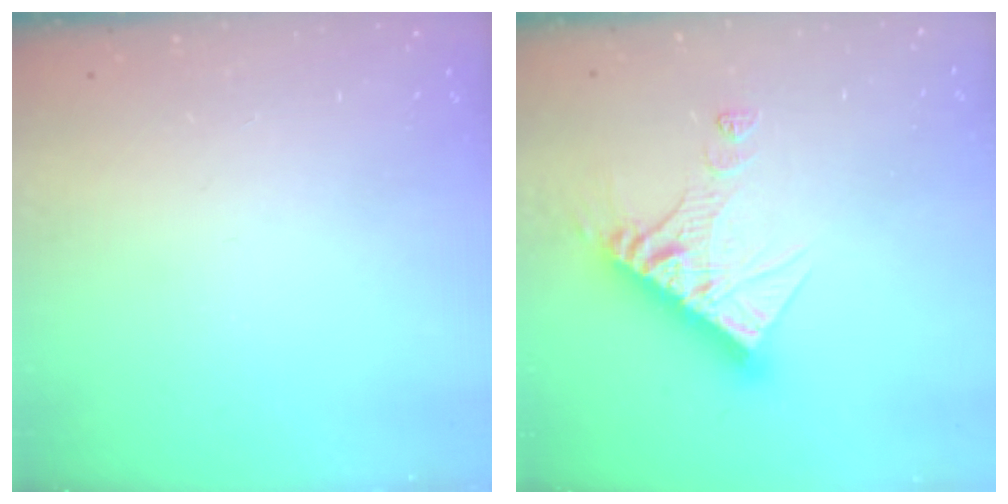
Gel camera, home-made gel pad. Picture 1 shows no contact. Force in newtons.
{"total": 13.2, "press": 13.1, "slide": 1.2}